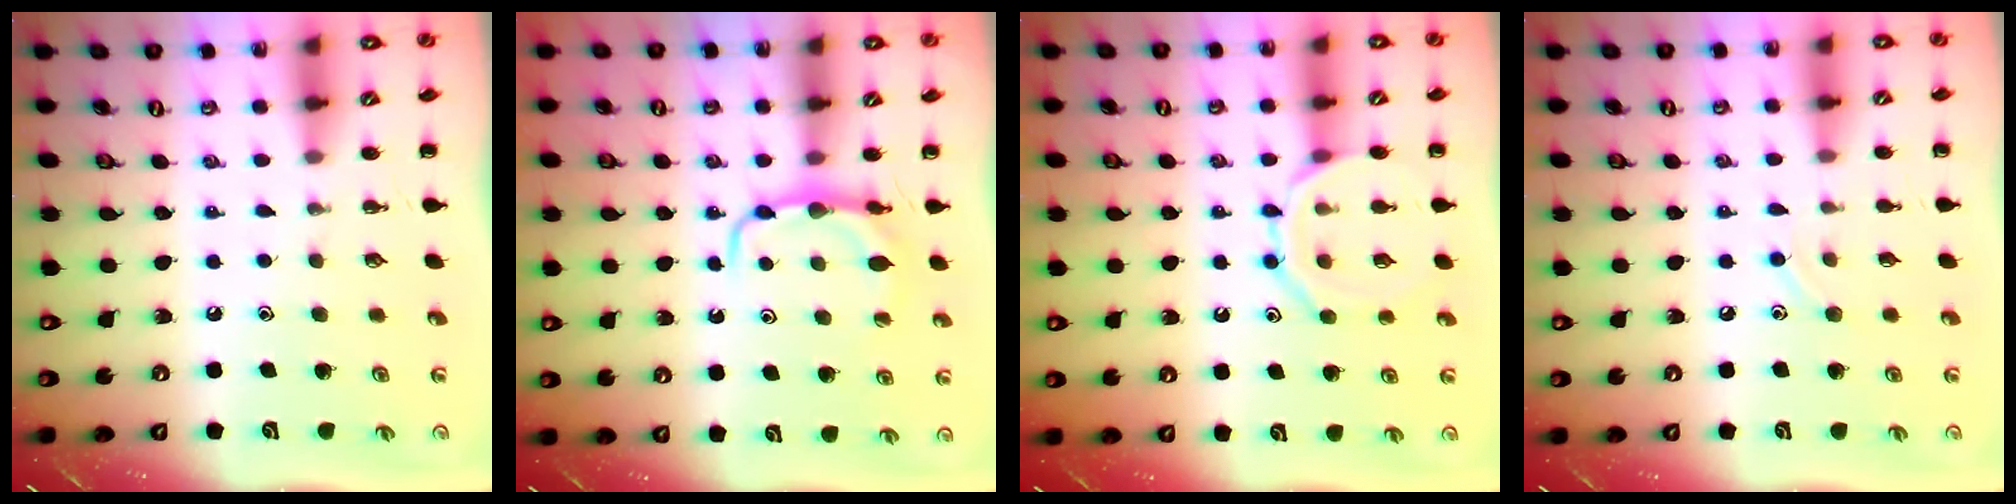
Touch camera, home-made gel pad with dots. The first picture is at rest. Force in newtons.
{"total": 7.2, "press": 7.1, "slide": 0.8}
{"total": 11.5, "press": 11.5, "slide": 0.8}
{"total": 6.0, "press": 5.7, "slide": 2.0}